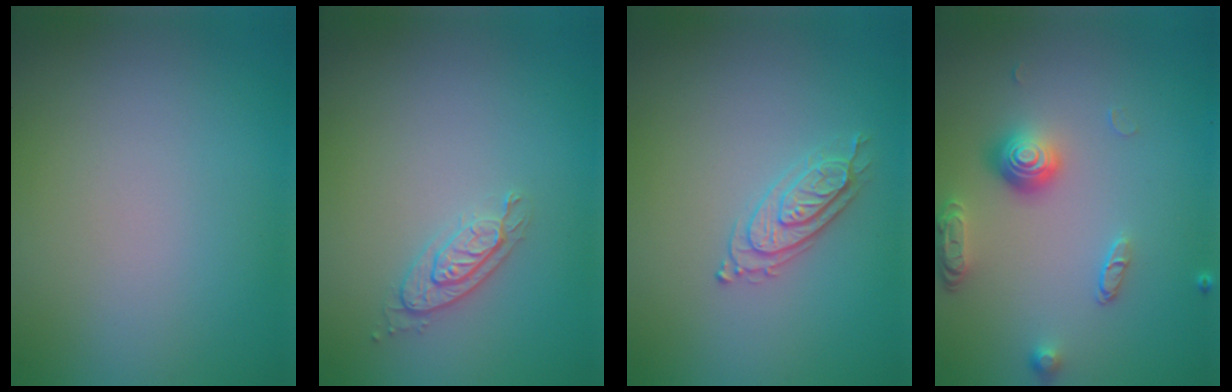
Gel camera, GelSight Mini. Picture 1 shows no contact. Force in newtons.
{"total": 2.1, "press": 1.9, "slide": 0.8}
{"total": 2.2, "press": 2.2, "slide": 0.4}
{"total": 3.7, "press": 2.7, "slide": 2.5}